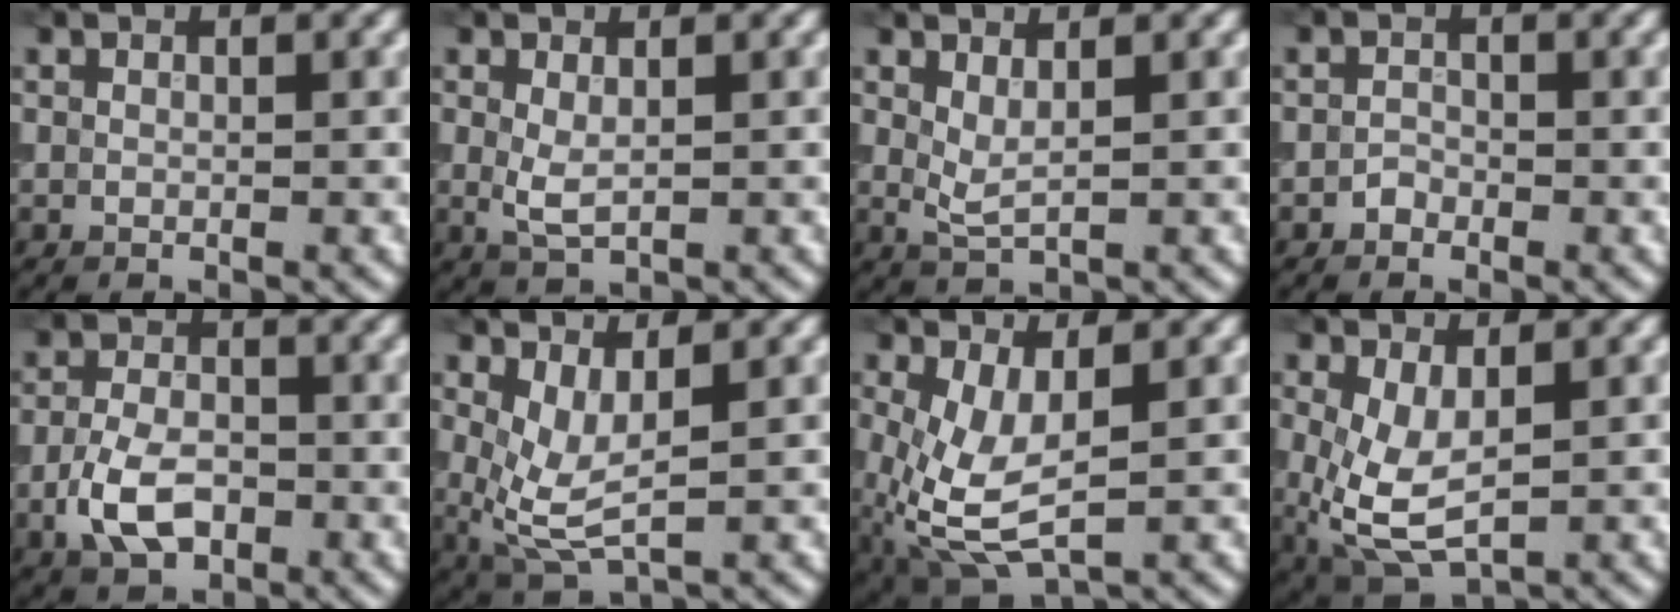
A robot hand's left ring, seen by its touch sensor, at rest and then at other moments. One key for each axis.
{"total": 2.0, "fx": 0.2, "fy": 0.9, "fz": 1.8, "tx": -0.041, "ty": -0.001, "tz": 0.007}
{"total": 1.7, "fx": 0.9, "fy": 0.5, "fz": 1.4, "tx": -0.033, "ty": -0.006, "tz": 0.020}
{"total": 0.9, "fx": -0.6, "fy": 0.6, "fz": 0.2, "tx": -0.001, "ty": 0.001, "tz": -0.012}
{"total": 4.9, "fx": -1.9, "fy": 2.9, "fz": 3.5, "tx": -0.071, "ty": 0.000, "tz": -0.042}
{"total": 4.2, "fx": 0.7, "fy": 1.7, "fz": 3.8, "tx": -0.092, "ty": -0.014, "tz": 0.017}
{"total": 6.2, "fx": -0.6, "fy": 2.9, "fz": 5.4, "tx": -0.142, "ty": -0.015, "tz": -0.007}
{"total": 5.7, "fx": -0.1, "fy": 2.9, "fz": 4.9, "tx": -0.125, "ty": -0.014, "tz": 0.007}